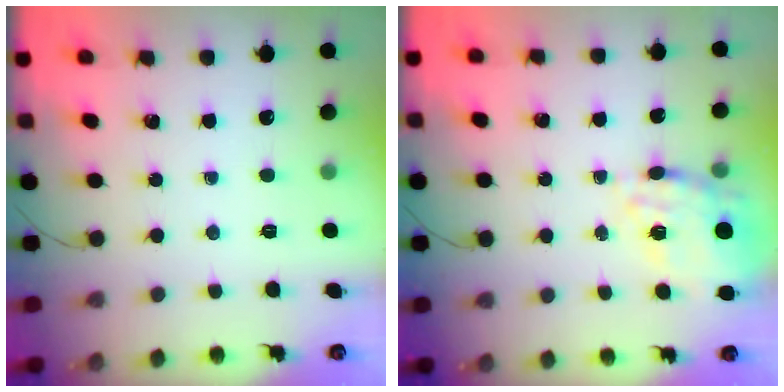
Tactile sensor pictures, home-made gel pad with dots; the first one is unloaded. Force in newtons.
{"total": 12.3, "press": 11.7, "slide": 3.6}